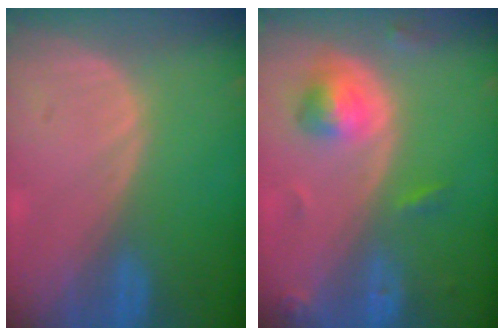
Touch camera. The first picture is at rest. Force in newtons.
{"total": 5.0, "press": 4.8, "slide": 1.5}